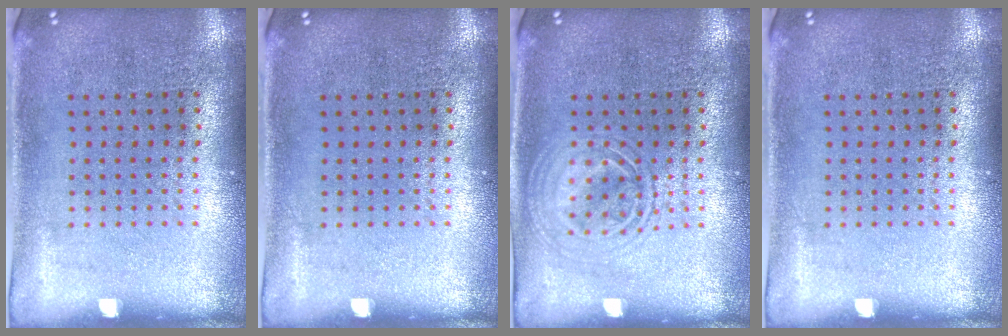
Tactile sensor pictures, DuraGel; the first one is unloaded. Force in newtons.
{"total": 0.0}
{"total": 2.4, "press": 2.4, "slide": 0.3}
{"total": 0.0}